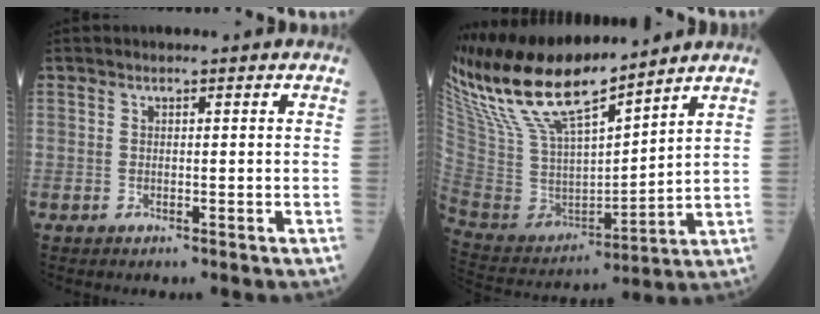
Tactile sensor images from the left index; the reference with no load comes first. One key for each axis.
{"total": 18.9, "fx": 15.9, "fy": 2.4, "fz": 9.9, "tx": -0.203, "ty": -0.001, "tz": 0.313}